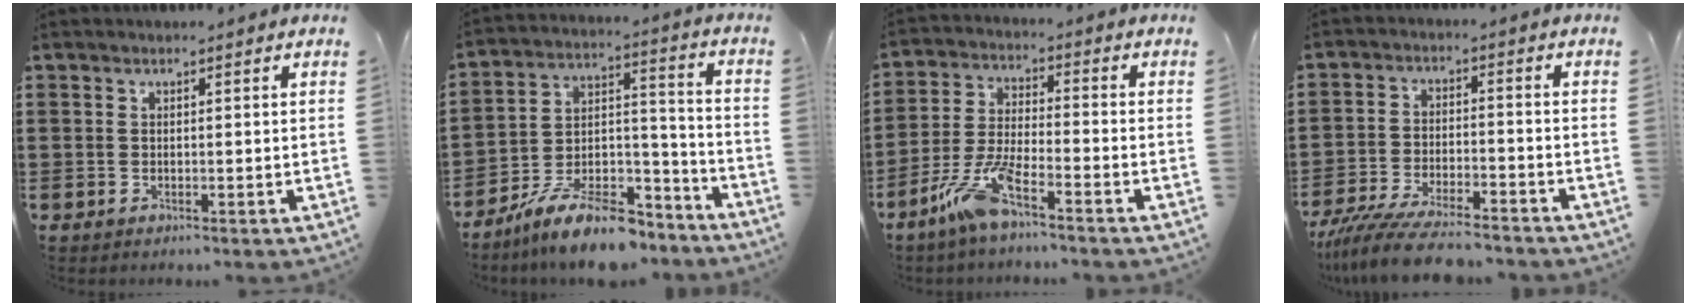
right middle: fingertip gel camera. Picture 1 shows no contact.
{"total": 11.4, "force": [-9.6, 2.7, 5.6], "torque": [-0.095, 0.032, -0.183]}
{"total": 8.7, "force": [-5.8, 1.2, 6.4], "torque": [-0.154, -0.012, -0.114]}
{"total": 8.2, "force": [-7.3, 1.0, 3.5], "torque": [-0.079, 0.000, -0.142]}